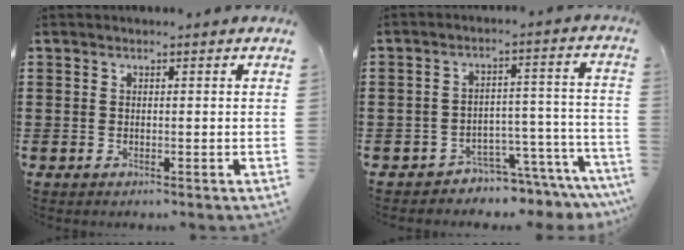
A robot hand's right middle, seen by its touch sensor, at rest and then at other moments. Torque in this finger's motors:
{"motor_torque": [1.42, -0.72, 0.10, 0.03]}